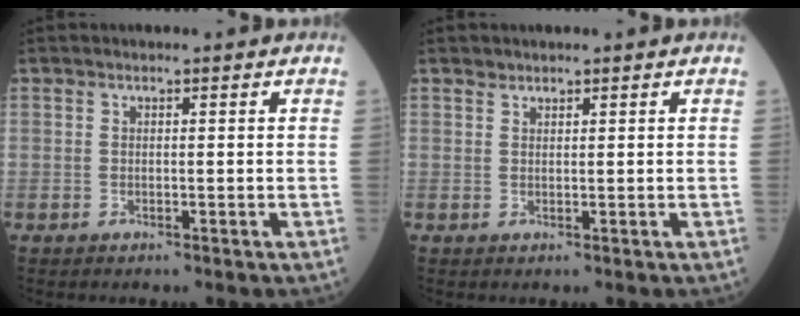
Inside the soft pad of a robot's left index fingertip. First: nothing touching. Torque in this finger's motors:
{"motor_torque": [0.02, 0.00, -0.01, 0.01]}